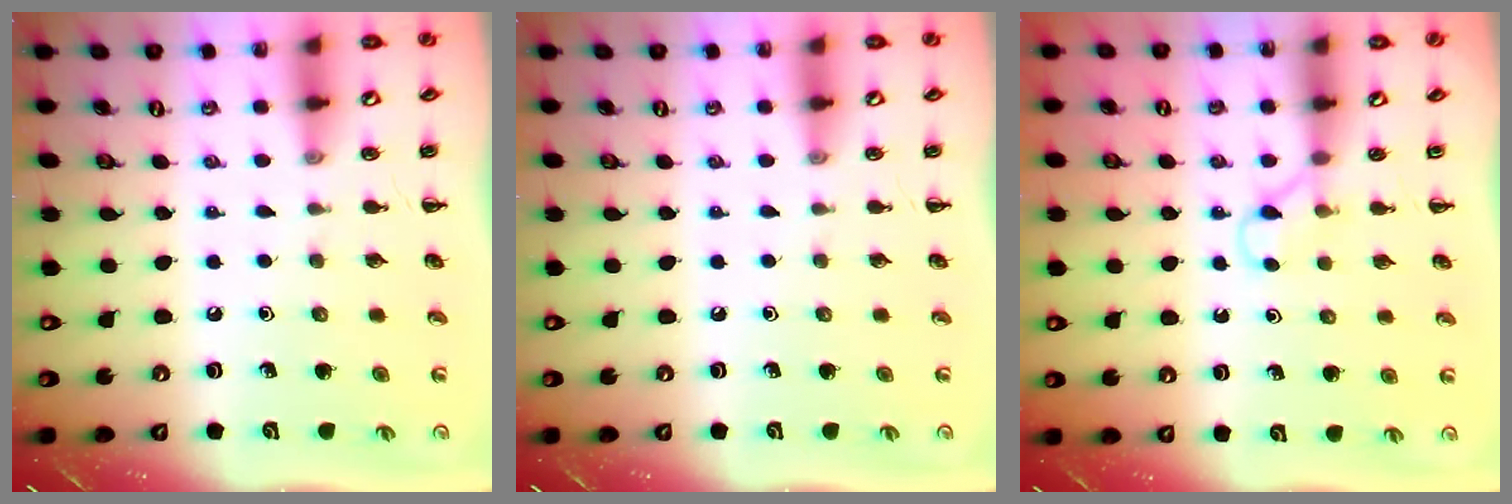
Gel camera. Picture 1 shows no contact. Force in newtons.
{"total": 0.0}
{"total": 2.9, "press": 2.8, "slide": 1.0}